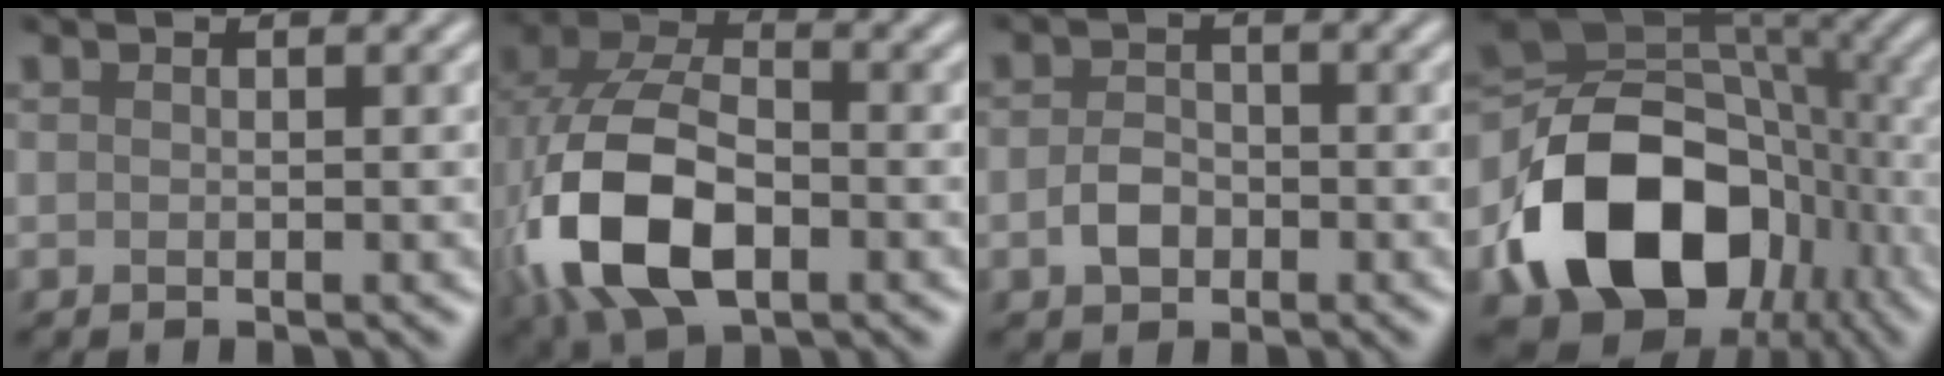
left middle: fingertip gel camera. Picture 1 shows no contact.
{"total": 11.6, "force": [-2.9, 7.1, 8.7], "torque": [-0.199, -0.010, -0.064]}
{"total": 2.1, "force": [-0.7, 1.6, 1.2], "torque": [-0.024, 0.004, -0.018]}
{"total": 15.3, "force": [-5.7, 10.9, 9.2], "torque": [-0.168, -0.009, -0.099]}